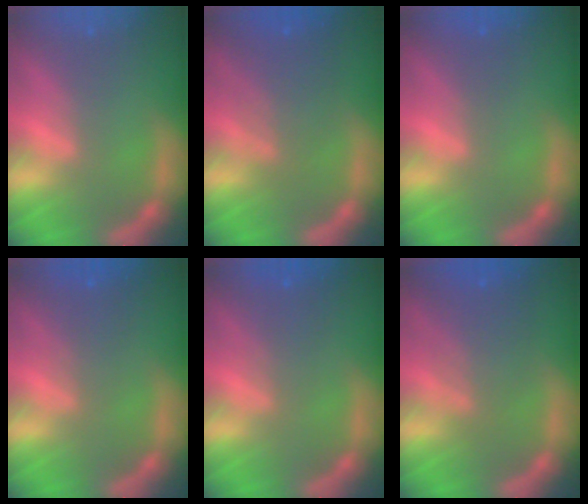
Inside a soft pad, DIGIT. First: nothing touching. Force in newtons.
{"total": 5.0}
{"total": 0.9}
{"total": 2.5}
{"total": 2.5}
{"total": 5.0}